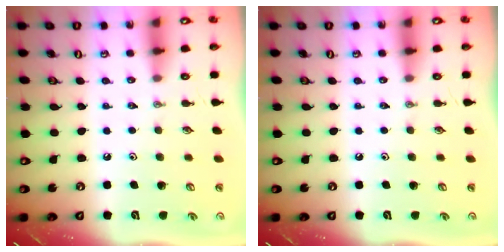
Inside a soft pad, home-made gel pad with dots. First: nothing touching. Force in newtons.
{"total": 0.0}